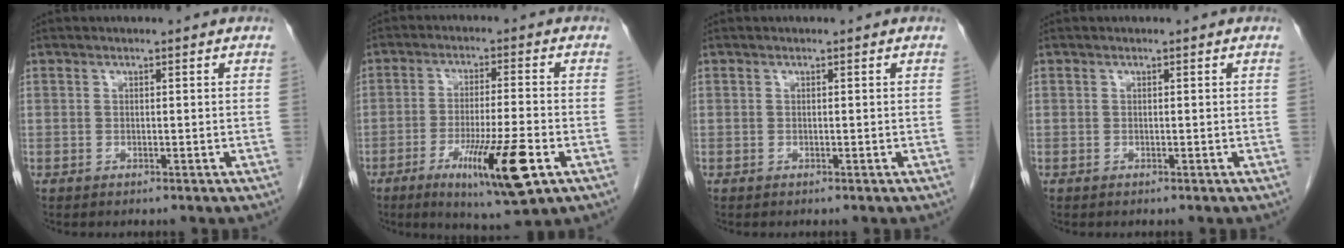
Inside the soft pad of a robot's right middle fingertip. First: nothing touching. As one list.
[{"total": 11.7, "force": [-5.0, 0.7, 10.6], "torque": [-0.181, -0.030, -0.077]}, {"total": 0.0}, {"total": 0.0}]